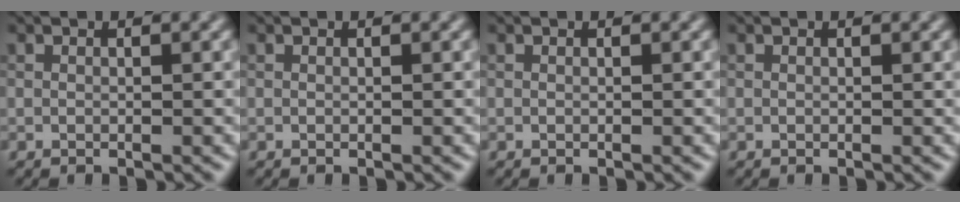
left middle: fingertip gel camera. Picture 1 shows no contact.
{"total": 0.0}
{"total": 0.0}
{"total": 0.0}